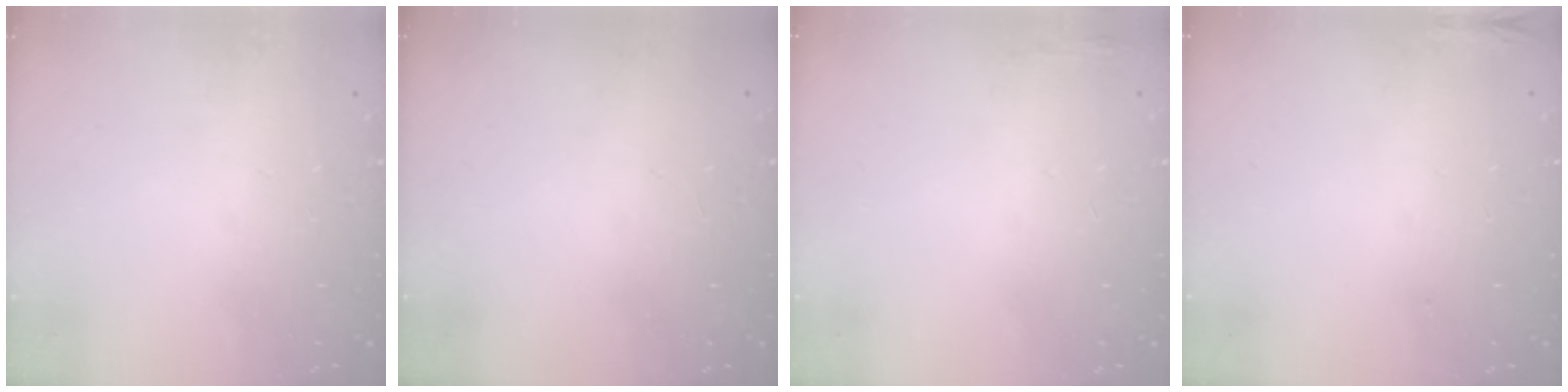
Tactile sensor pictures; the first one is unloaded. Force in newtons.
{"total": 0.9, "press": 0.0, "slide": 0.9}
{"total": 3.5, "press": 3.1, "slide": 1.6}
{"total": 6.3, "press": 5.9, "slide": 2.1}